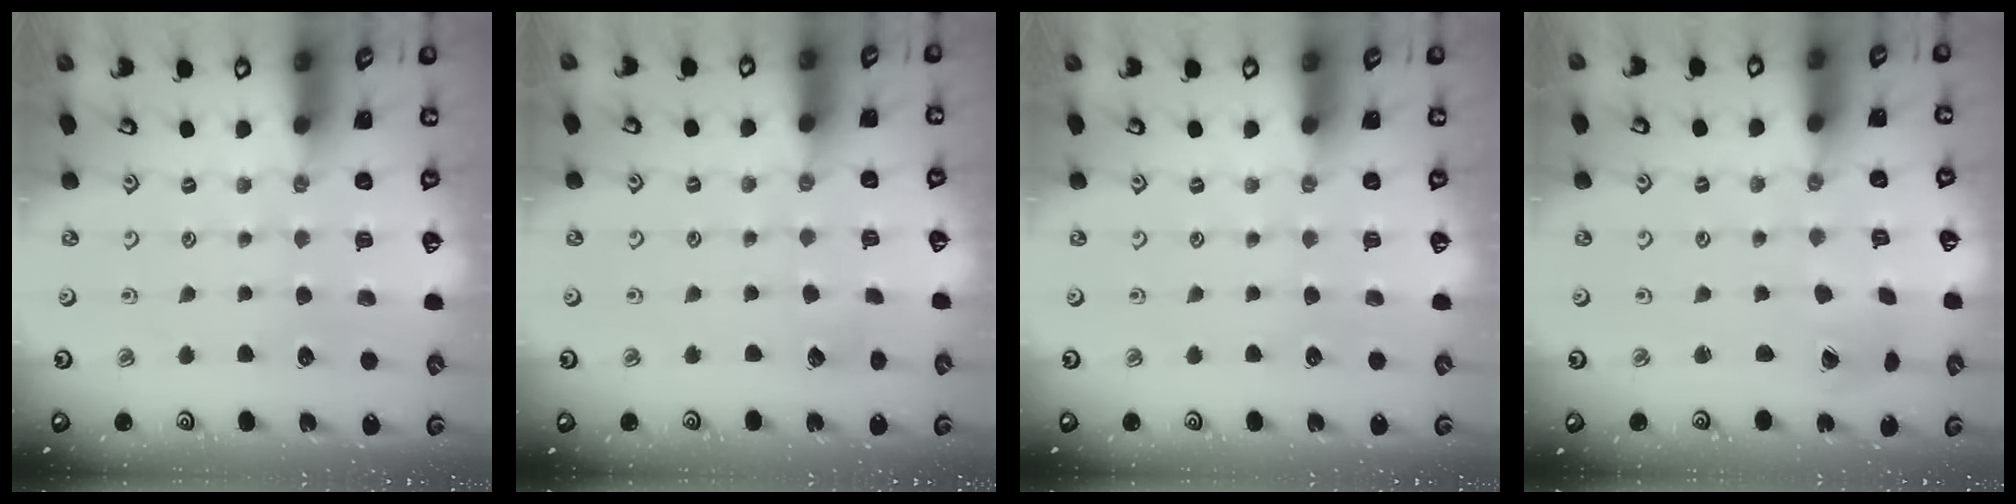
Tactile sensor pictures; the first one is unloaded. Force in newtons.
{"total": 2.9, "press": 2.9, "slide": 0.2}
{"total": 0.0}
{"total": 1.5, "press": 1.5, "slide": 0.2}